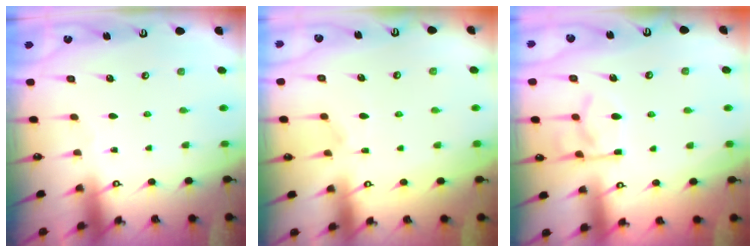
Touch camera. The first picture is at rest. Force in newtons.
{"total": 2.2, "press": 1.9, "slide": 1.1}
{"total": 7.3, "press": 7.1, "slide": 1.4}